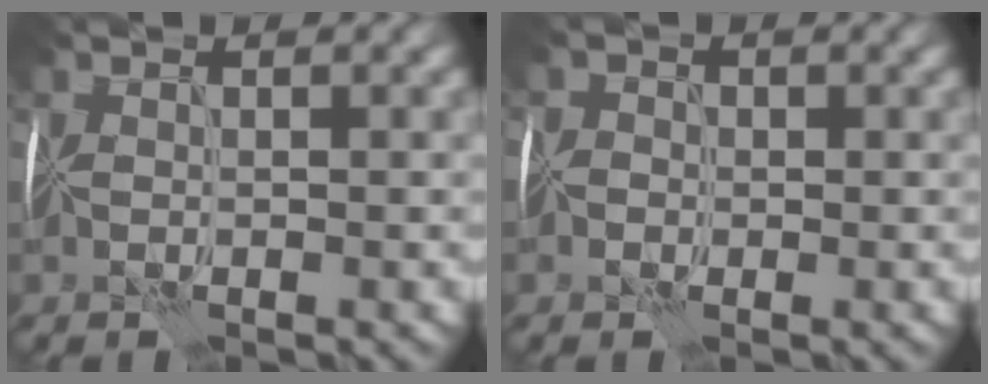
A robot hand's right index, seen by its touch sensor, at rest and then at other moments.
{"total": 1.0, "force": [-0.5, 0.9, 0.2], "torque": [0.012, 0.006, -0.021]}